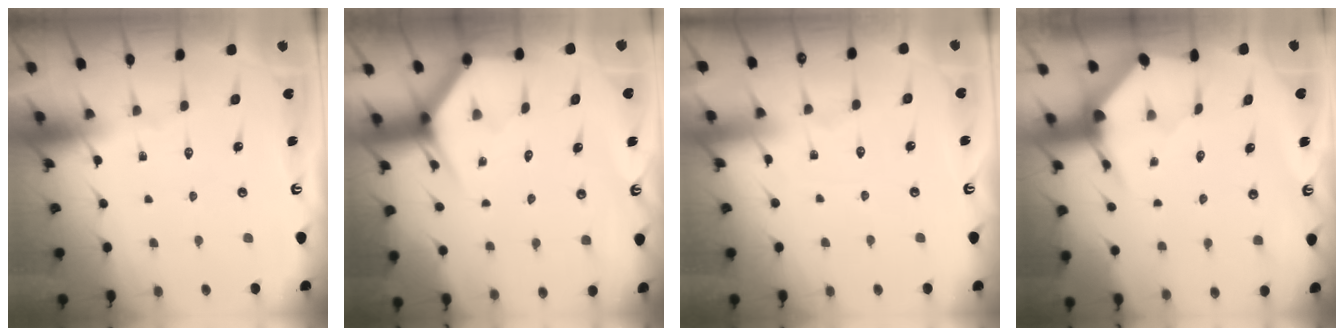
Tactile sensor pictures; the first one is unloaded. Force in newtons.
{"total": 3.3, "press": 3.3, "slide": 0.2}
{"total": 1.8, "press": 1.8, "slide": 0.3}
{"total": 3.7, "press": 3.7, "slide": 0.4}